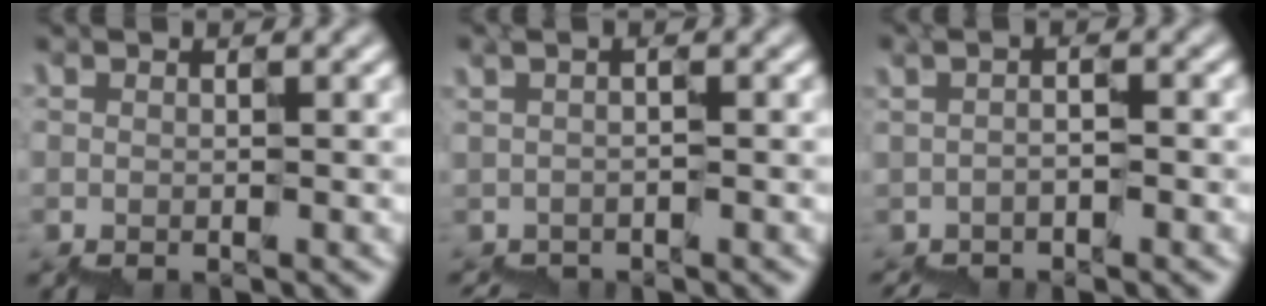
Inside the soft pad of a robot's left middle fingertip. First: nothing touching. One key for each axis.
{"total": 0.7, "fx": -0.5, "fy": 0.1, "fz": 0.5, "tx": -0.009, "ty": -0.002, "tz": -0.010}
{"total": 1.8, "fx": -0.9, "fy": 0.5, "fz": 1.4, "tx": -0.020, "ty": 0.004, "tz": -0.016}